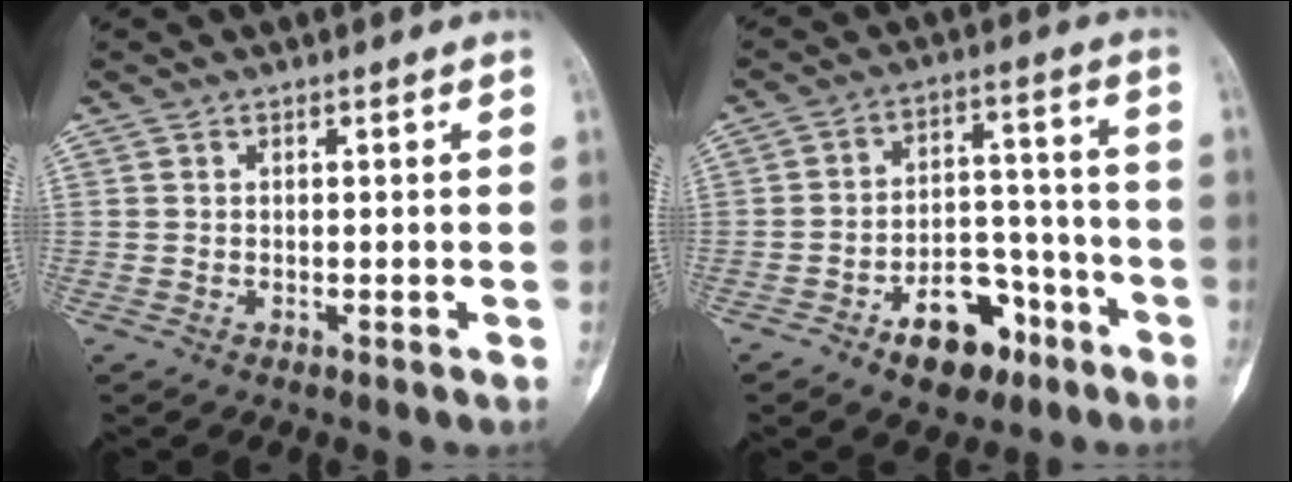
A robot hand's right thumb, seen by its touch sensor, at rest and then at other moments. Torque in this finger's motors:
{"motor_torque": [1.54, 0.66, 0.71, -1.06, 0.24]}